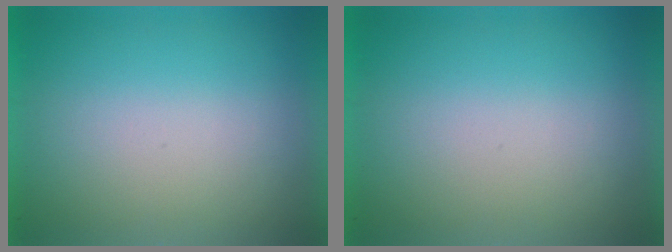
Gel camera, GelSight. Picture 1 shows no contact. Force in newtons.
{"total": 0.0}